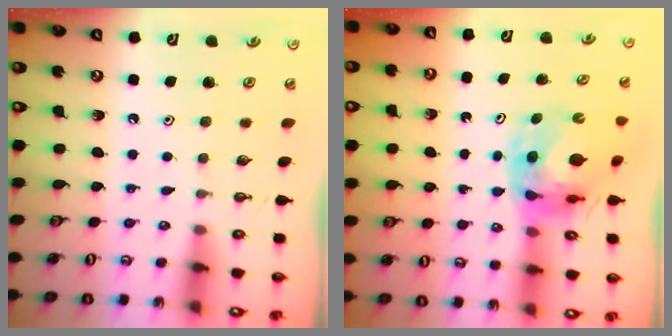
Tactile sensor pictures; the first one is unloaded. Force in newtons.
{"total": 10.0, "press": 9.9, "slide": 1.2}